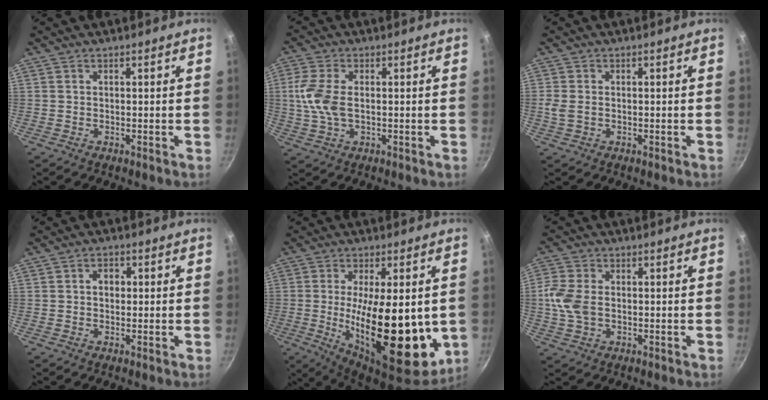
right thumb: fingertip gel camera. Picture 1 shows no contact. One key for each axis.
{"total": 7.8, "fx": 0.4, "fy": 4.3, "fz": 6.5, "tx": -0.139, "ty": 0.004, "tz": 0.004}
{"total": 2.5, "fx": -0.1, "fy": 1.9, "fz": 1.7, "tx": -0.036, "ty": 0.000, "tz": -0.001}
{"total": 2.8, "fx": 0.4, "fy": 2.2, "fz": 1.7, "tx": -0.012, "ty": 0.005, "tz": 0.004}
{"total": 22.8, "fx": -1.7, "fy": 9.1, "fz": 20.8, "tx": -0.308, "ty": -0.021, "tz": -0.016}
{"total": 7.0, "fx": -0.2, "fy": 4.8, "fz": 5.0, "tx": -0.108, "ty": 0.002, "tz": -0.008}